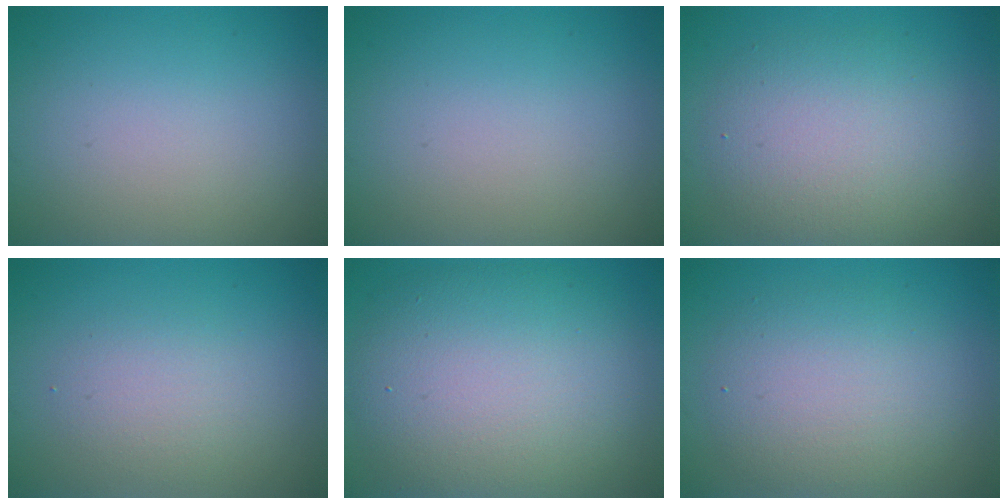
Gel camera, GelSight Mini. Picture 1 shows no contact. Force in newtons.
{"total": 0.0}
{"total": 5.3, "press": 5.3, "slide": 0.5}
{"total": 2.4, "press": 2.4, "slide": 0.0}
{"total": 10.7, "press": 10.7, "slide": 0.4}
{"total": 4.8, "press": 4.8, "slide": 0.1}